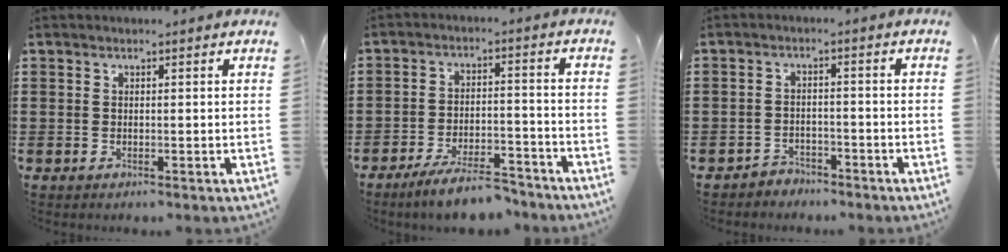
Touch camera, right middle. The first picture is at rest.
{"total": 7.2, "force": [-6.3, 1.0, 3.4], "torque": [-0.069, -0.001, -0.119]}
{"total": 2.4, "force": [-2.3, 0.6, -0.1], "torque": [-0.008, 0.000, -0.050]}